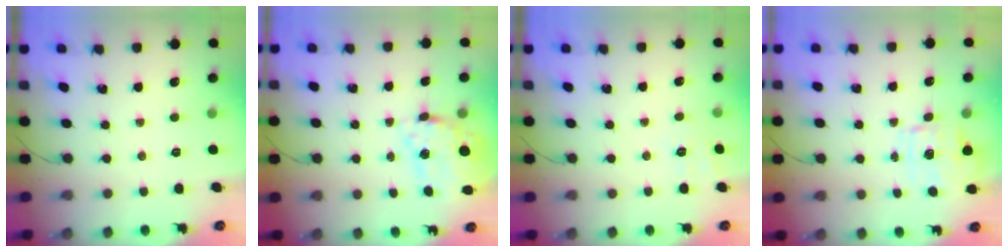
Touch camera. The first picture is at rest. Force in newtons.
{"total": 17.7, "press": 17.3, "slide": 3.8}
{"total": 2.4, "press": 1.3, "slide": 2.1}
{"total": 1.7, "press": 1.6, "slide": 0.5}